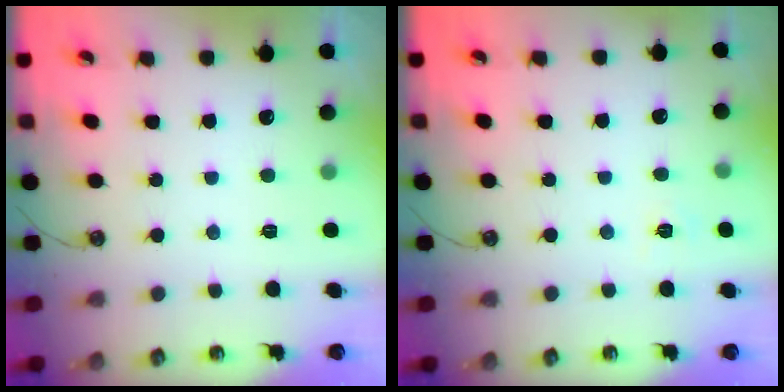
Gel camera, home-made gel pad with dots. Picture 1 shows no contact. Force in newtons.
{"total": 3.8, "press": 3.8, "slide": 0.5}